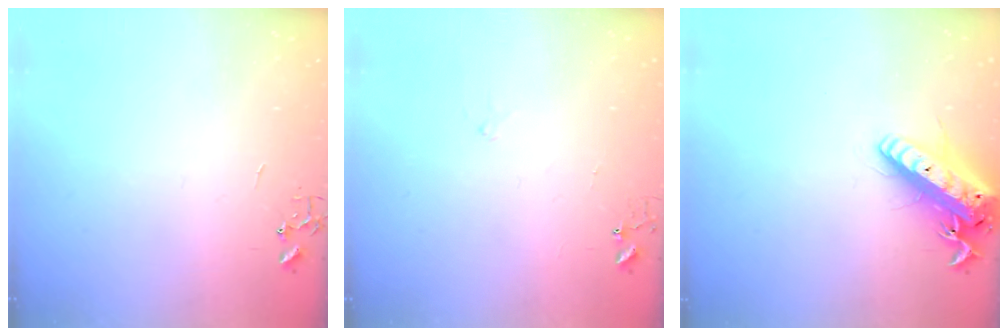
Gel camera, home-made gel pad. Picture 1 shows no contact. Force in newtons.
{"total": 4.7, "press": 4.6, "slide": 0.4}
{"total": 16.9, "press": 16.6, "slide": 3.2}